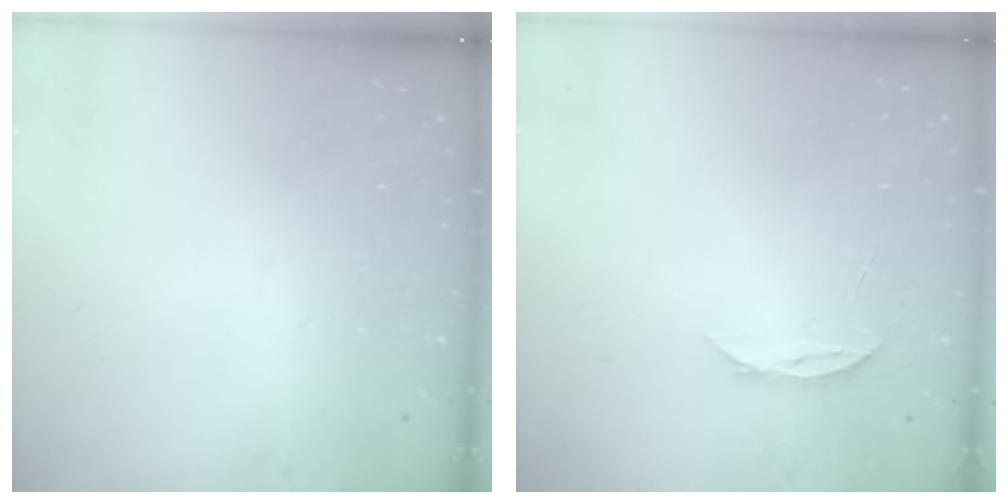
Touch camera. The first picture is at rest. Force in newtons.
{"total": 3.7, "press": 3.6, "slide": 0.4}